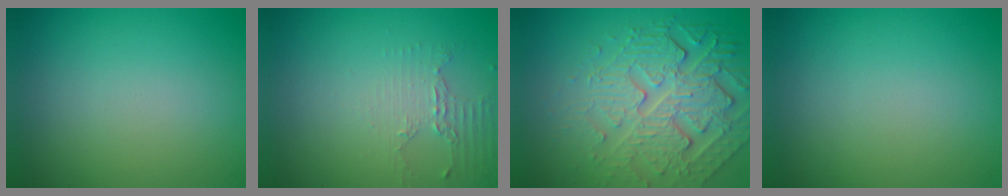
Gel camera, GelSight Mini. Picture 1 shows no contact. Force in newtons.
{"total": 2.2, "press": 1.6, "slide": 1.5}
{"total": 7.1, "press": 5.2, "slide": 4.8}
{"total": 0.0}